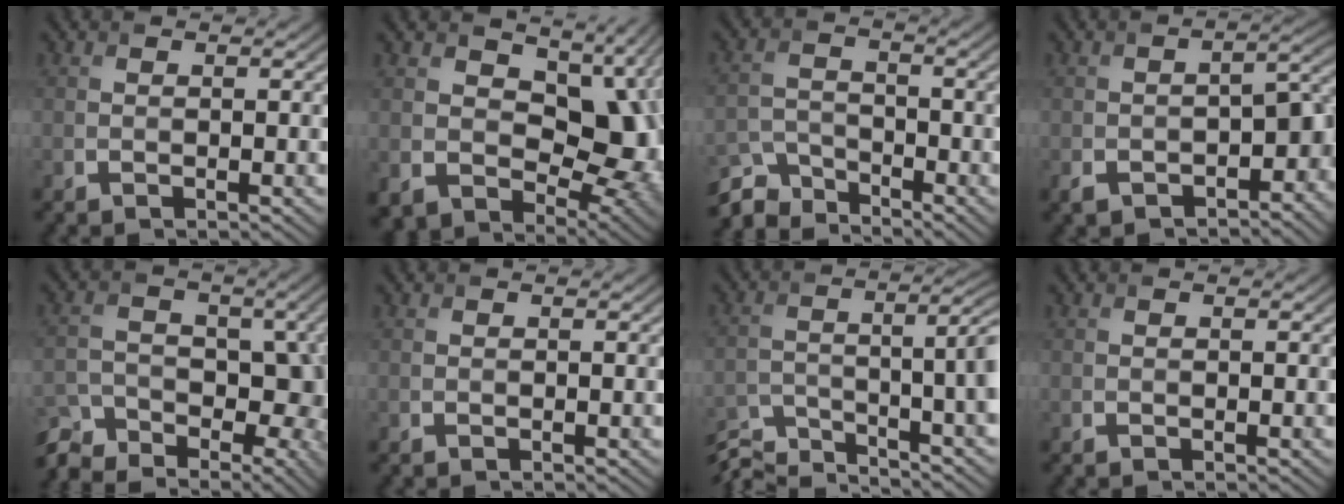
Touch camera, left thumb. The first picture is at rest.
{"total": 13.3, "force": [1.6, 9.6, 9.0], "torque": [-0.157, -0.033, 0.034]}
{"total": 5.5, "force": [-4.8, 2.0, 1.6], "torque": [-0.040, -0.009, -0.106]}
{"total": 8.3, "force": [-4.5, 4.4, 5.4], "torque": [-0.071, -0.028, -0.072]}
{"total": 10.3, "force": [-6.8, 5.6, 5.3], "torque": [-0.094, -0.007, -0.127]}
{"total": 0.0}
{"total": 10.8, "force": [-8.3, 2.3, 6.6], "torque": [-0.102, -0.010, -0.147]}
{"total": 0.0}